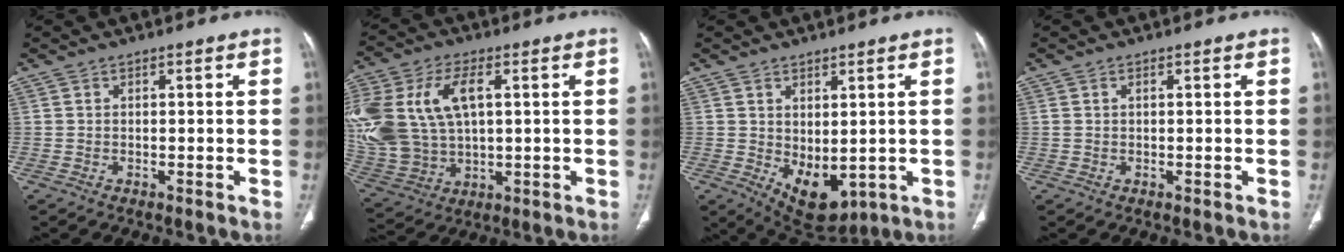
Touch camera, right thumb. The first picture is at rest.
{"total": 23.8, "force": [5.1, 14.9, 17.9], "torque": [-0.431, 0.016, 0.110]}
{"total": 8.6, "force": [-0.8, 5.0, 7.0], "torque": [-0.090, -0.011, 0.016]}
{"total": 0.9, "force": [0.3, 0.5, 0.6], "torque": [-0.020, 0.011, 0.011]}